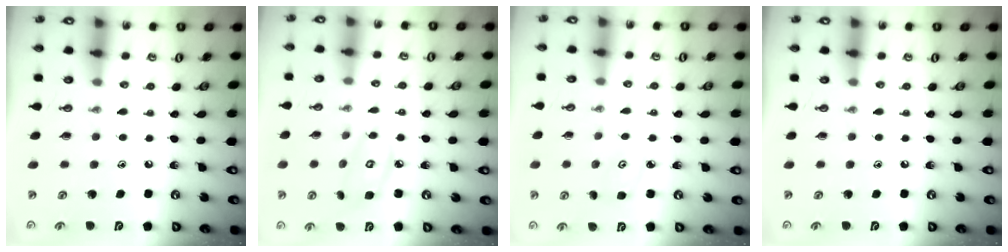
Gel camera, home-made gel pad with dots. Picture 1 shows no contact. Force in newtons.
{"total": 6.5, "press": 6.5, "slide": 0.3}
{"total": 3.9, "press": 3.8, "slide": 0.5}
{"total": 0.0}